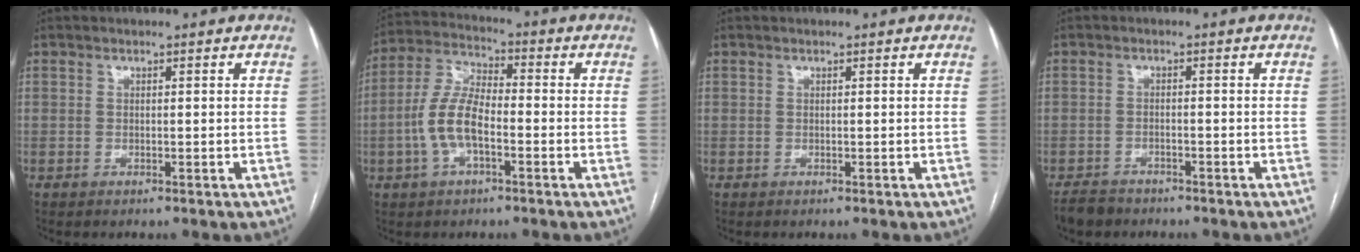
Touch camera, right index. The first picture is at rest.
{"total": 9.0, "force": [-2.4, 3.7, 7.8], "torque": [-0.180, 0.015, -0.049]}
{"total": 0.0}
{"total": 4.2, "force": [-3.7, 1.7, 1.0], "torque": [-0.021, -0.007, -0.064]}